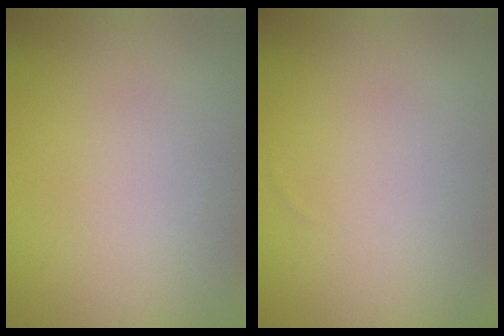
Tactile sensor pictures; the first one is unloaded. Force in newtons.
{"total": 0.0}